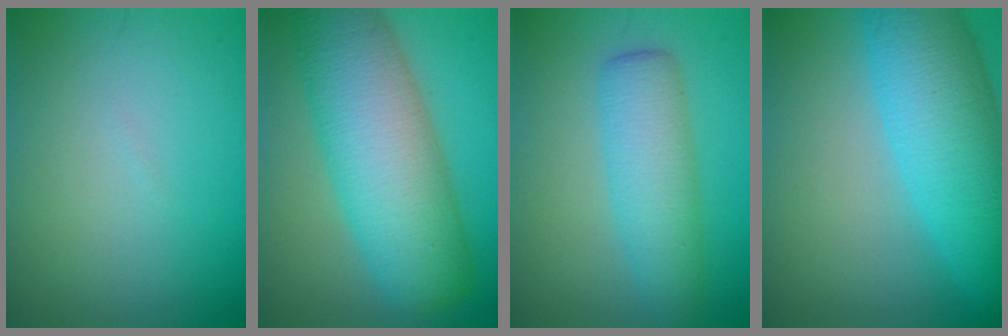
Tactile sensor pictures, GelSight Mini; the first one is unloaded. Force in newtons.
{"total": 12.0, "press": 12.0, "slide": 0.5}
{"total": 4.9, "press": 4.9, "slide": 0.1}
{"total": 10.0, "press": 10.0, "slide": 0.3}